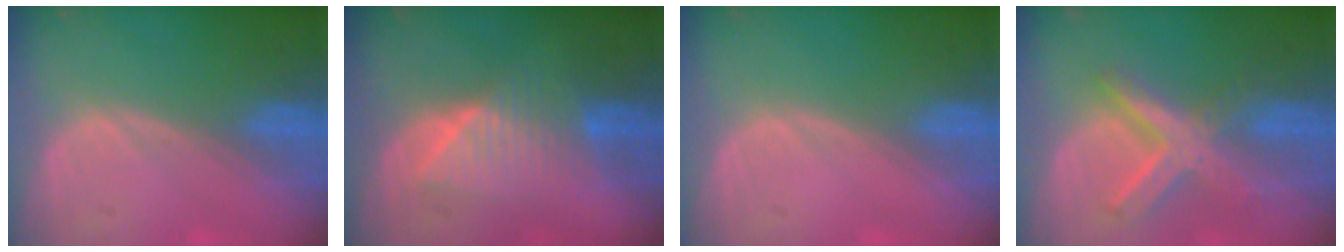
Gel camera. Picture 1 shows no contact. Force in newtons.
{"total": 6.4, "press": 6.4, "slide": 0.3}
{"total": 0.0}
{"total": 7.9, "press": 6.8, "slide": 4.0}